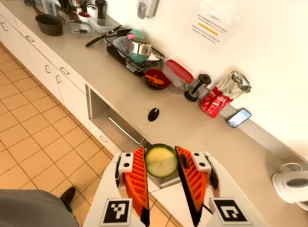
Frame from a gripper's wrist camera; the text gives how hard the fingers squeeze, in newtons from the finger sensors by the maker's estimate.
{"total": 8.3, "left": 7.5, "right": 9.0}